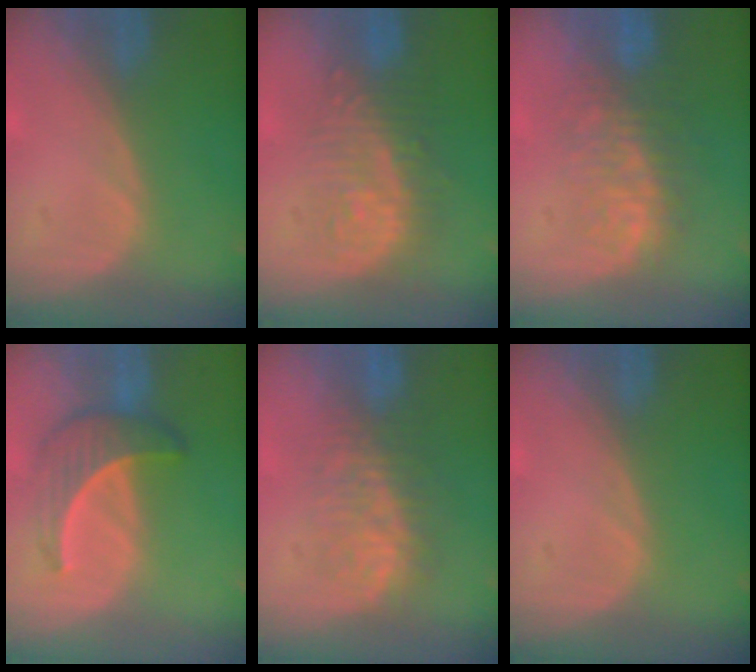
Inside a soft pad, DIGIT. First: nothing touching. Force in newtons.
{"total": 9.0, "press": 8.6, "slide": 2.9}
{"total": 8.7, "press": 7.8, "slide": 3.8}
{"total": 6.3, "press": 6.1, "slide": 1.9}
{"total": 7.5, "press": 7.3, "slide": 1.7}
{"total": 0.0}